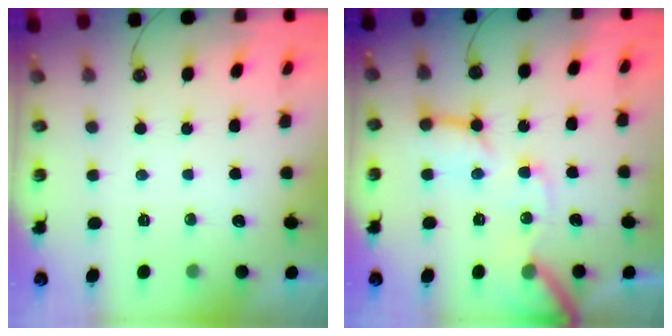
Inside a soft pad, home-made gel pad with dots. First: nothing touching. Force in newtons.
{"total": 15.1, "press": 15.0, "slide": 1.7}